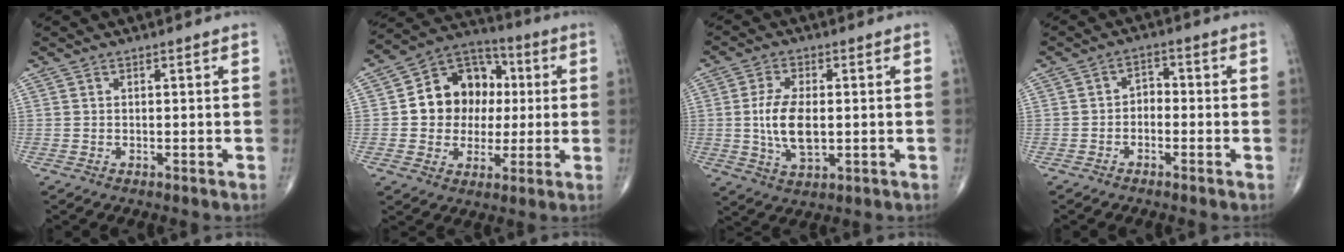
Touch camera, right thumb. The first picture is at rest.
{"total": 14.8, "force": [1.2, 12.1, 8.3], "torque": [-0.076, 0.022, 0.016]}
{"total": 9.0, "force": [-0.3, 4.5, 7.8], "torque": [-0.151, -0.008, -0.003]}
{"total": 2.9, "force": [-1.1, 2.1, 1.7], "torque": [-0.010, 0.023, -0.031]}